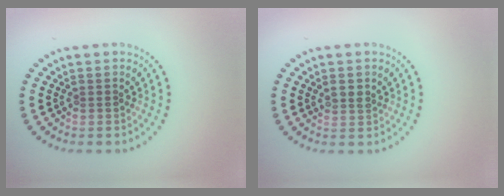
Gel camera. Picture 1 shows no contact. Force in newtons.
{"total": 1.6, "press": 1.4, "slide": 0.7}